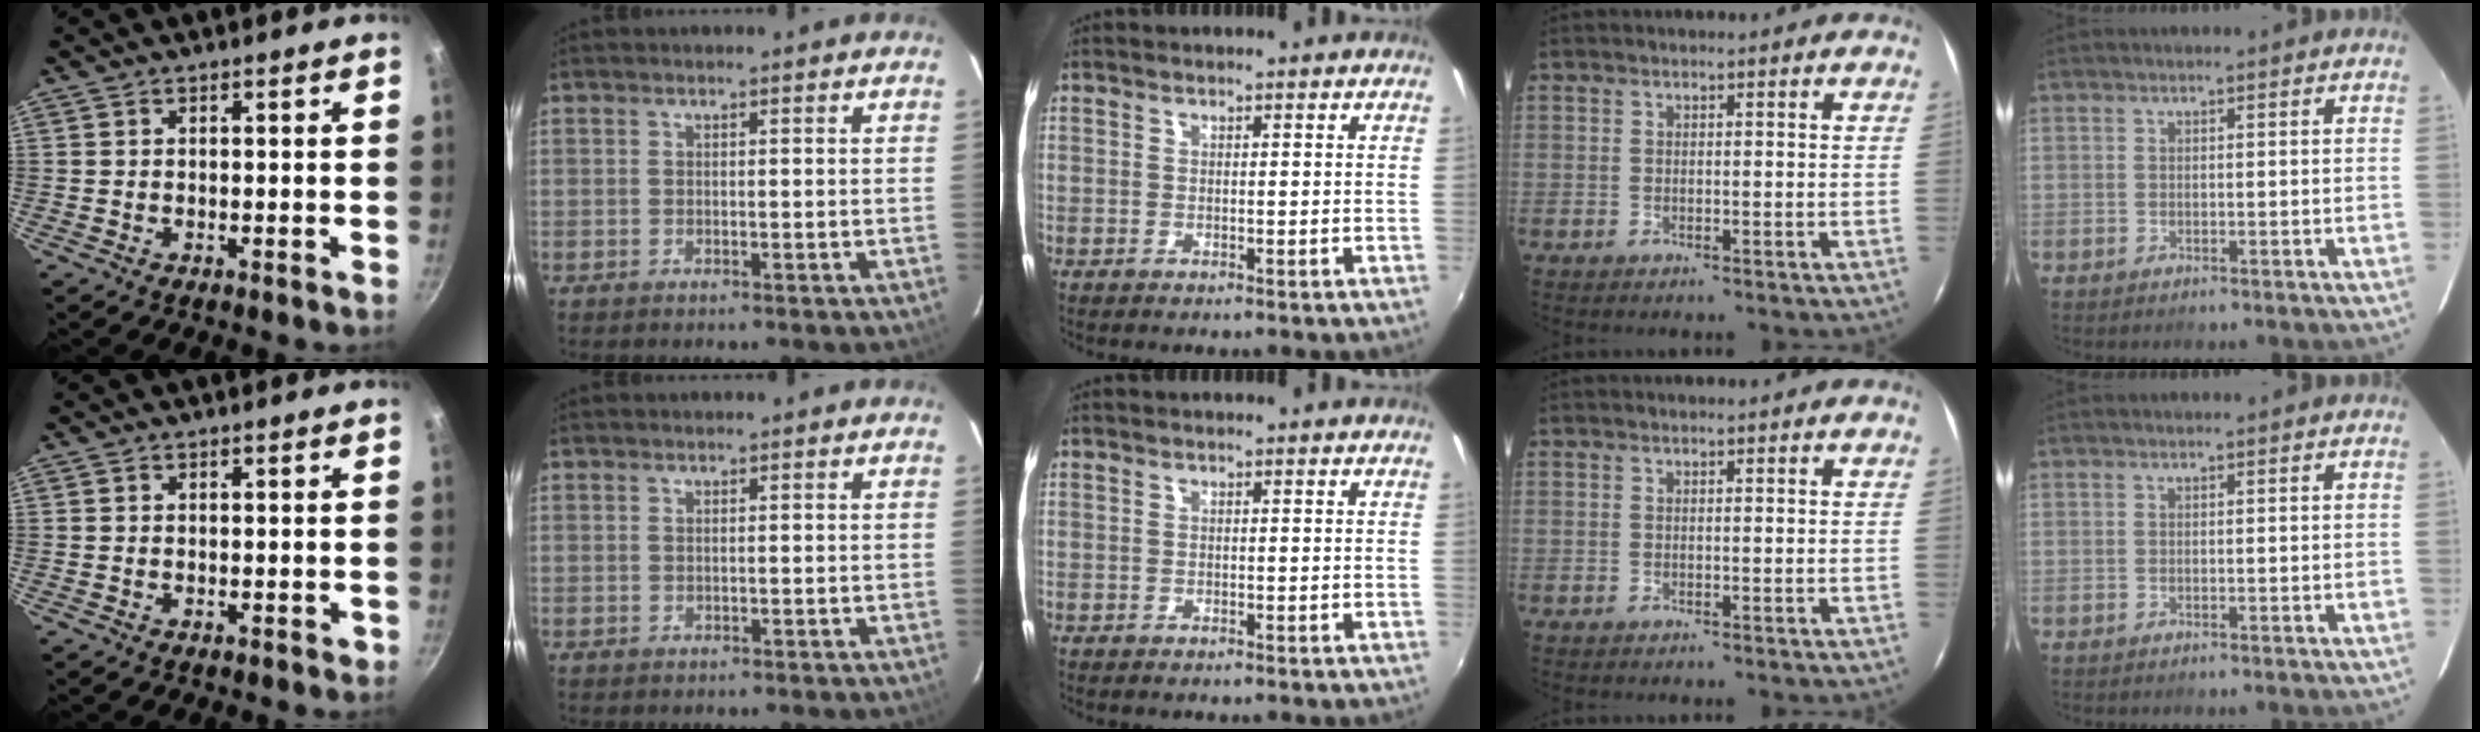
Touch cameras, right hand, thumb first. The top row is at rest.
{"thumb": {"total": 0.9, "force": [-0.2, 0.7, 0.6], "torque": [-0.002, 0.003, -0.002]}}